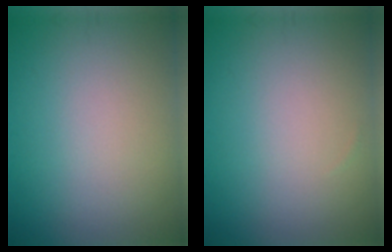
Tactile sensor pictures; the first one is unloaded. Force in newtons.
{"total": 0.0}